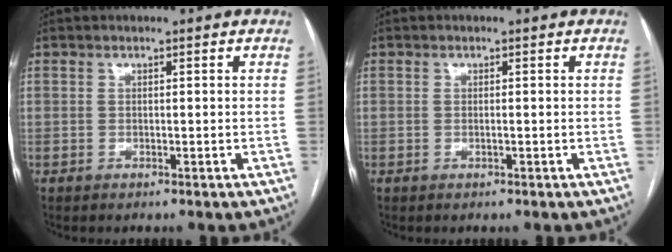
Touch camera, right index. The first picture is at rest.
{"total": 0.0}